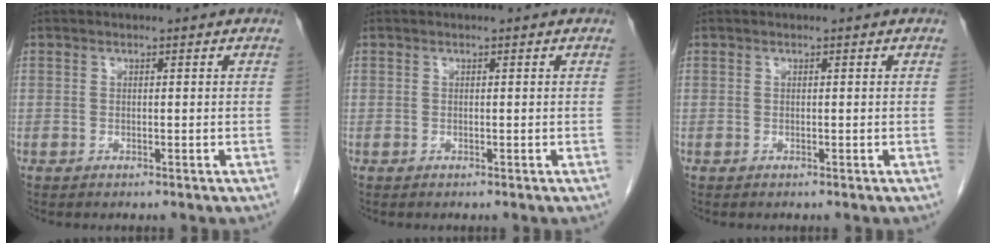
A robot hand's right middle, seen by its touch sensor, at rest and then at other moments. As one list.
[{"total": 0.0}, {"total": 0.0}]